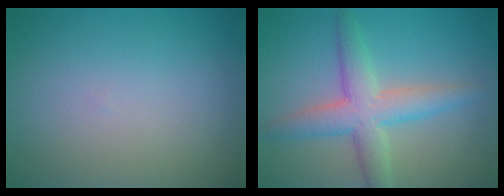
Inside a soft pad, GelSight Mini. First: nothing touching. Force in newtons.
{"total": 5.0, "press": 5.0, "slide": 0.1}